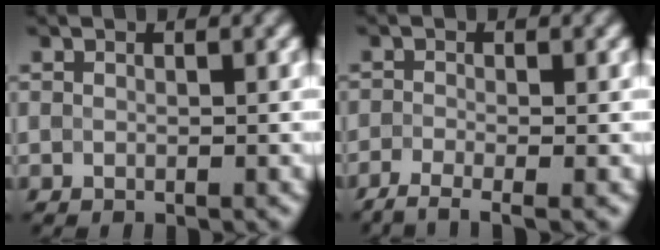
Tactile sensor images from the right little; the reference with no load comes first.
{"total": 3.2, "force": [-2.8, 0.4, 1.5], "torque": [-0.021, -0.007, -0.051]}